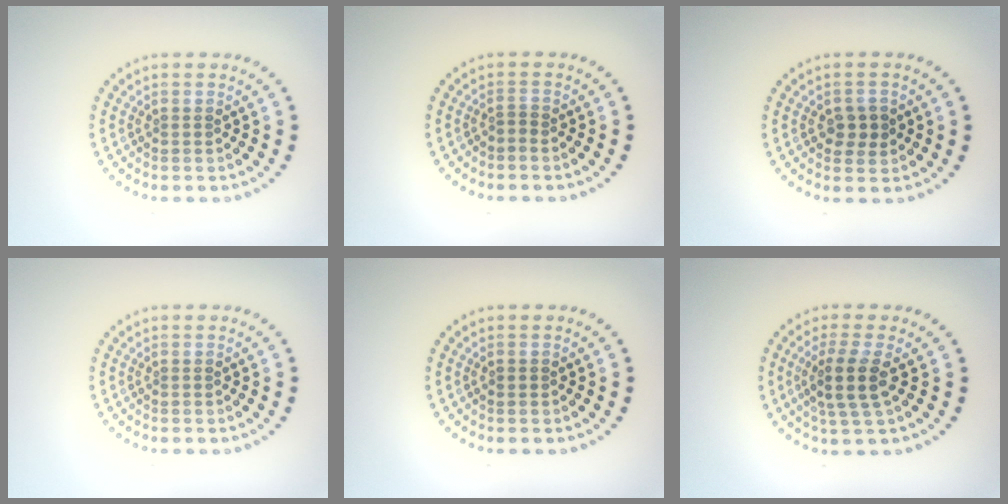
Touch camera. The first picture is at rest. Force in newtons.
{"total": 0.6, "press": 0.3, "slide": 0.6}
{"total": 2.1, "press": 2.1, "slide": 0.3}
{"total": 0.0}
{"total": 0.8, "press": 0.7, "slide": 0.1}
{"total": 3.4, "press": 2.8, "slide": 1.9}